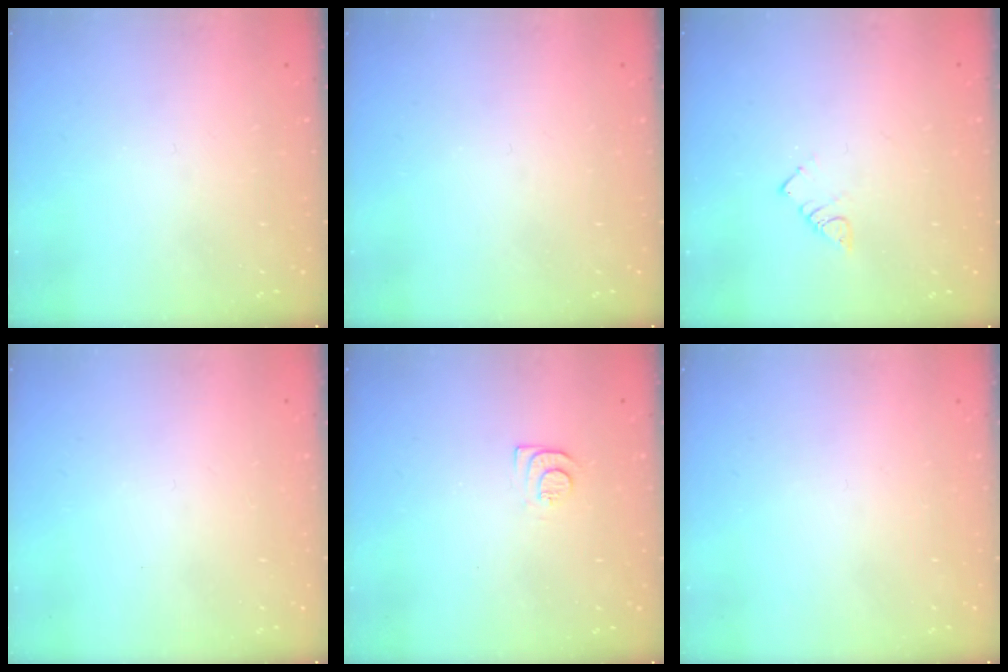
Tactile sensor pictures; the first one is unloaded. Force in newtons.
{"total": 0.0}
{"total": 2.9, "press": 2.9, "slide": 0.5}
{"total": 1.6, "press": 1.6, "slide": 0.1}
{"total": 6.7, "press": 6.6, "slide": 0.7}
{"total": 1.5, "press": 1.5, "slide": 0.1}